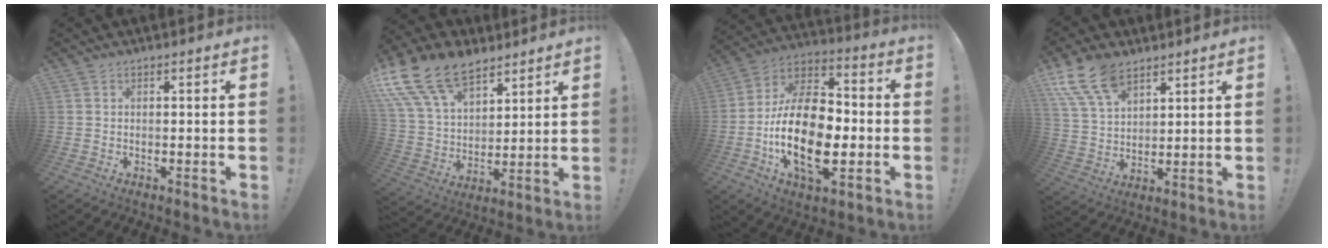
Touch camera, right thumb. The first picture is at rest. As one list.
[{"total": 18.7, "force": [12.2, 10.7, 9.3], "torque": [-0.181, -0.074, 0.230]}, {"total": 24.2, "force": [-5.0, 13.8, 19.3], "torque": [-0.366, 0.023, -0.080]}, {"total": 12.8, "force": [8.5, 6.8, 6.7], "torque": [-0.136, -0.031, 0.165]}]